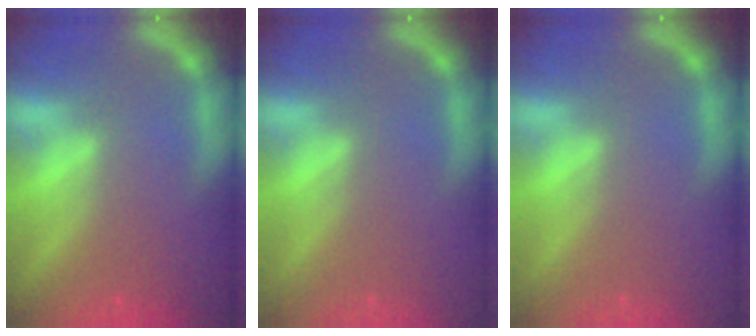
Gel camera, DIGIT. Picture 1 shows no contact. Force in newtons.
{"total": 0.0}
{"total": 0.0}